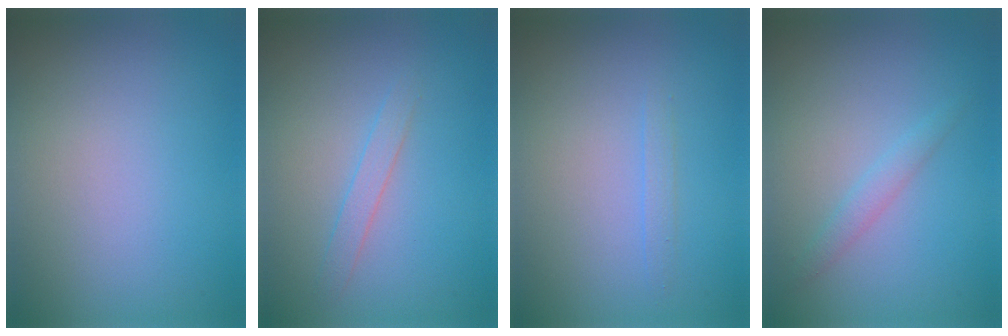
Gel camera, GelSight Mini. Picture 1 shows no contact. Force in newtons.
{"total": 1.3, "press": 1.3, "slide": 0.0}
{"total": 0.8, "press": 0.8, "slide": 0.1}
{"total": 1.3, "press": 1.3, "slide": 0.1}